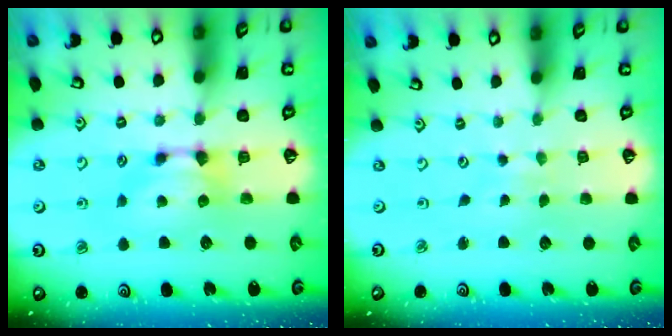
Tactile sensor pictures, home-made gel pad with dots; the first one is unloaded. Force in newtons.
{"total": 5.7, "press": 5.7, "slide": 0.2}